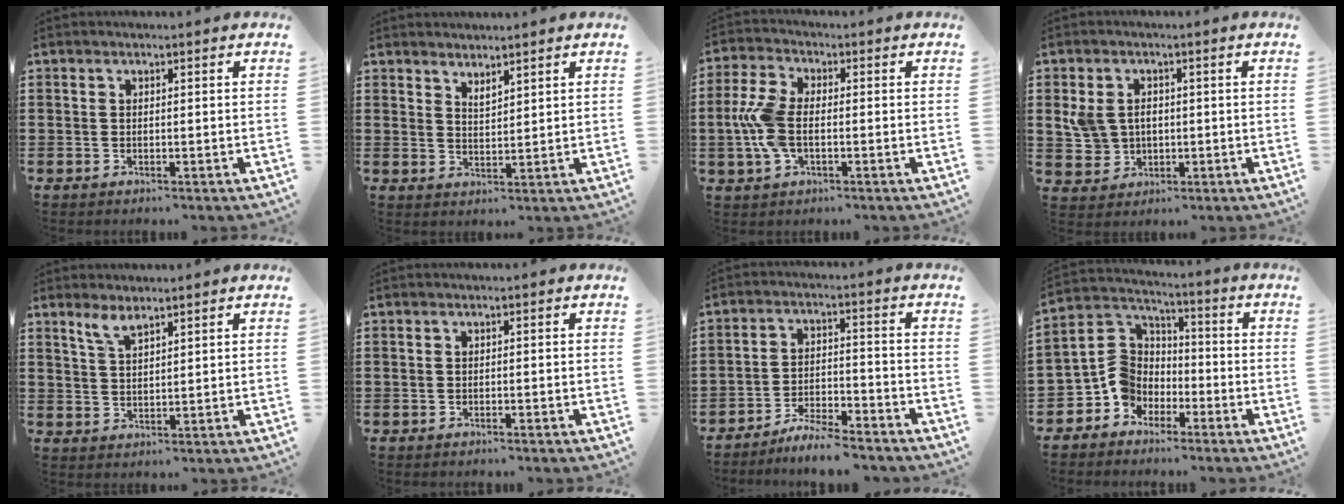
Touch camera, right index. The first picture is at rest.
{"total": 2.1, "force": [2.1, 0.2, -0.1], "torque": [-0.002, 0.002, 0.040]}
{"total": 7.4, "force": [-0.8, 4.0, 6.2], "torque": [-0.161, -0.007, -0.024]}
{"total": 4.6, "force": [0.8, 4.0, 2.2], "torque": [-0.066, 0.013, 0.011]}
{"total": 3.0, "force": [2.3, 0.9, 1.8], "torque": [-0.041, 0.004, 0.043]}
{"total": 0.6, "force": [-0.6, -0.1, 0.1], "torque": [-0.004, -0.003, -0.012]}
{"total": 5.5, "force": [-5.4, 0.1, 1.3], "torque": [-0.032, 0.001, -0.107]}
{"total": 7.4, "force": [-3.0, 6.4, 2.1], "torque": [-0.085, 0.006, -0.066]}